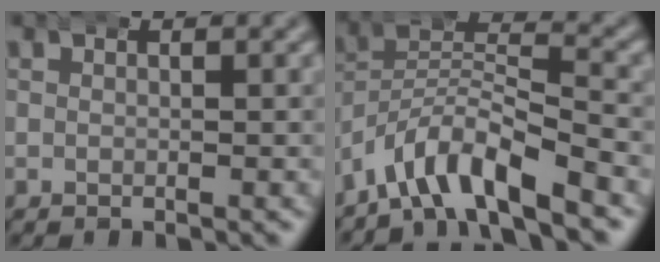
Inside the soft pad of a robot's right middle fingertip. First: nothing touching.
{"total": 8.2, "force": [-4.0, 5.4, 4.6], "torque": [-0.096, -0.022, -0.066]}